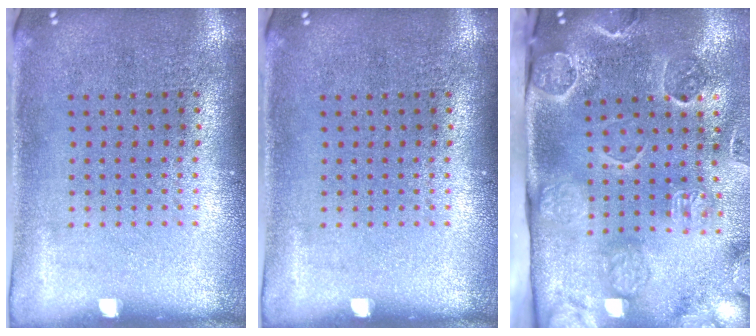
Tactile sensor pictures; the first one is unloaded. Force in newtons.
{"total": 0.0}
{"total": 3.4, "press": 3.2, "slide": 1.1}